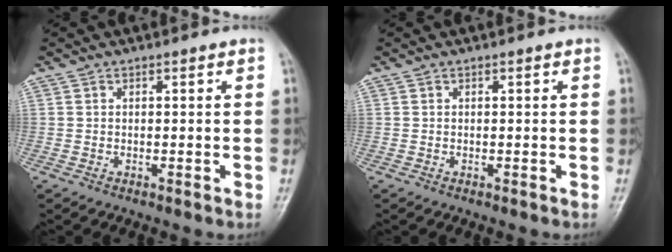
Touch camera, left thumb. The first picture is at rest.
{"total": 0.0}